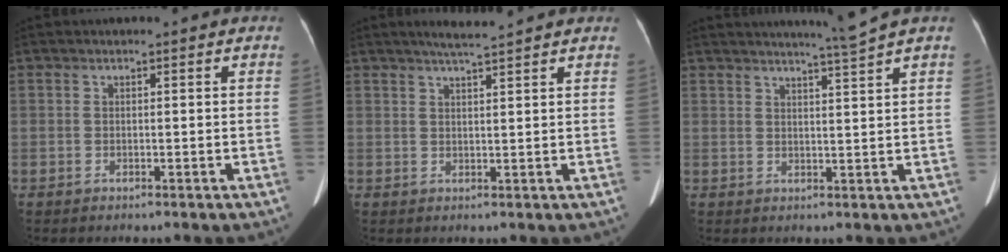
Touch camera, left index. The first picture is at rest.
{"total": 4.3, "force": [3.7, -0.6, 2.0], "torque": [-0.036, 0.013, 0.060]}
{"total": 4.4, "force": [3.7, -2.0, 1.3], "torque": [-0.023, -0.016, 0.059]}